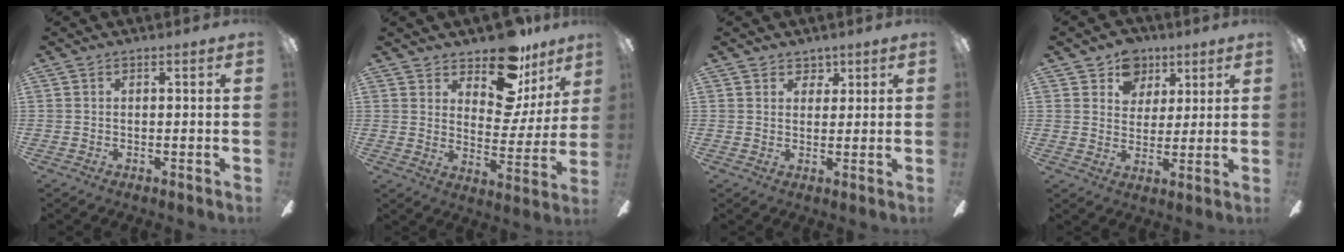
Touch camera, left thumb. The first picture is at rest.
{"total": 15.5, "force": [12.1, 6.7, 7.1], "torque": [-0.114, -0.079, 0.211]}
{"total": 3.5, "force": [2.5, 2.5, 0.4], "torque": [0.006, -0.011, 0.041]}
{"total": 8.8, "force": [5.1, 6.8, 2.1], "torque": [-0.023, -0.018, 0.094]}